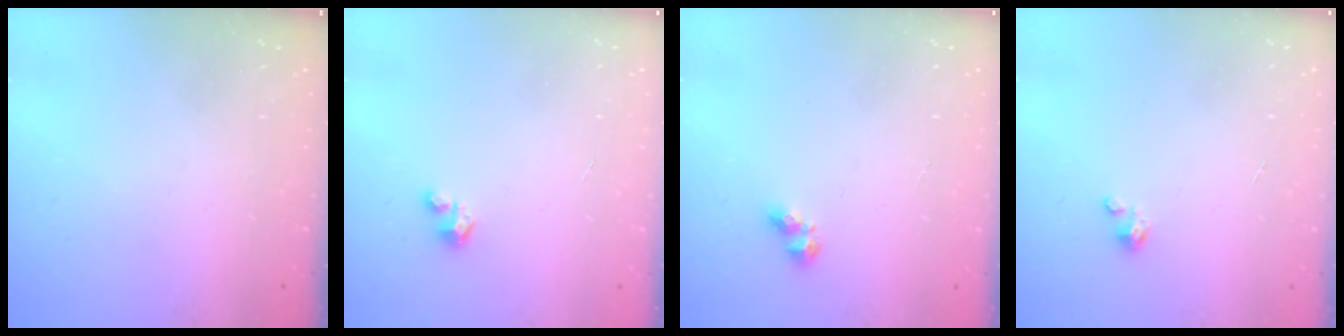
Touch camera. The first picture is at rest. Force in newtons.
{"total": 2.7, "press": 2.7, "slide": 0.2}
{"total": 4.8, "press": 4.8, "slide": 0.6}
{"total": 1.4, "press": 1.4, "slide": 0.3}